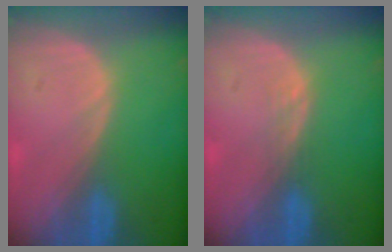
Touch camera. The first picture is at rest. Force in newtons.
{"total": 1.1, "press": 1.1, "slide": 0.1}